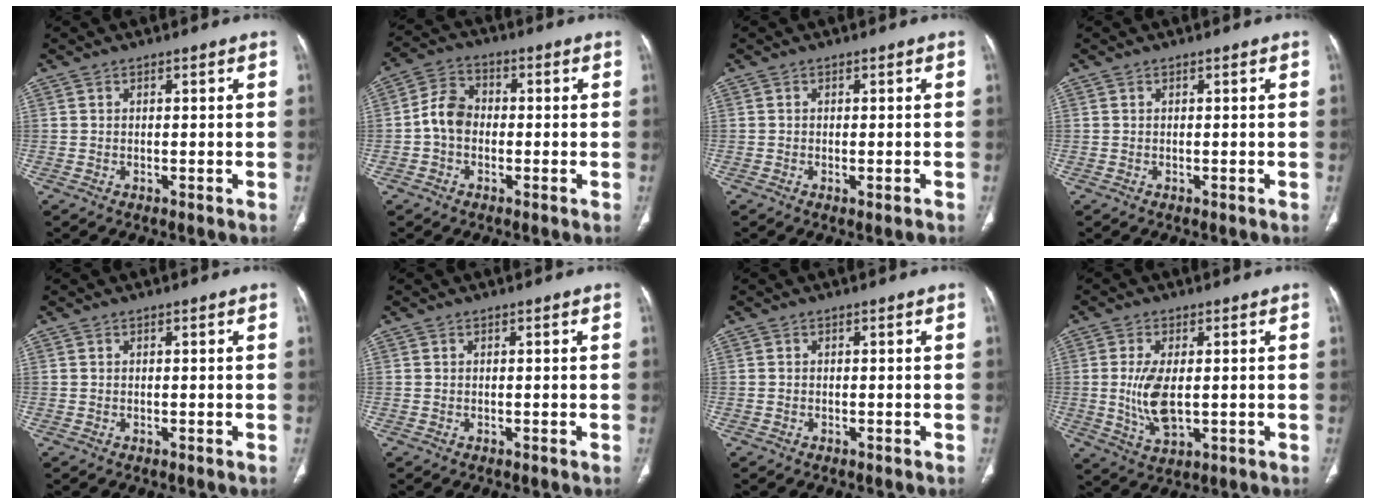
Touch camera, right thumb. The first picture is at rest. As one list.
[{"total": 6.5, "force": [-1.0, 5.0, 4.1], "torque": [-0.065, 0.022, -0.031]}, {"total": 1.2, "force": [-0.5, 0.3, 1.0], "torque": [-0.018, -0.003, -0.005]}, {"total": 0.0}, {"total": 0.0}, {"total": 0.0}, {"total": 0.0}, {"total": 8.1, "force": [-0.1, 3.7, 7.2], "torque": [-0.148, -0.014, 0.009]}]